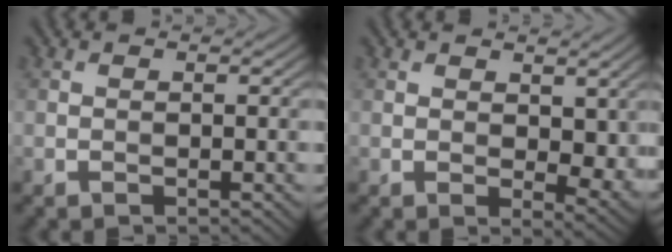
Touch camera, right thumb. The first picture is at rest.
{"total": 5.4, "force": [1.6, 3.1, 4.1], "torque": [-0.065, -0.010, 0.034]}